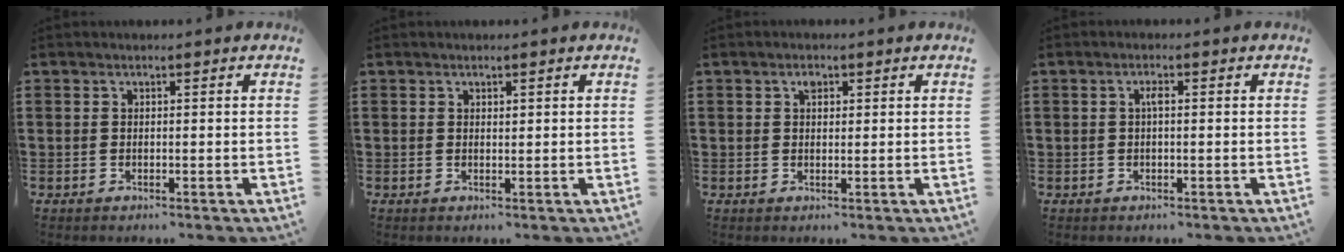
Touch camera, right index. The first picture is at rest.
{"total": 0.5, "force": [0.3, 0.3, 0.2], "torque": [-0.005, 0.002, 0.007]}
{"total": 1.5, "force": [0.7, 0.9, 1.0], "torque": [-0.024, 0.005, 0.012]}
{"total": 1.5, "force": [0.0, 0.3, 1.4], "torque": [-0.027, 0.003, -0.001]}